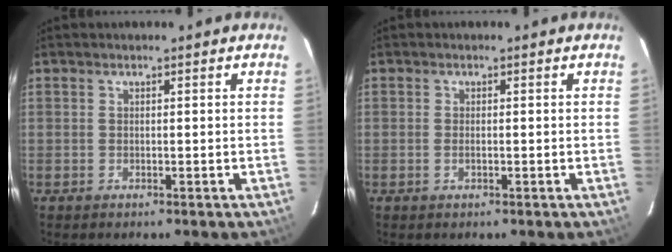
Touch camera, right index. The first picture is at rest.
{"total": 1.0, "force": [-0.2, 0.4, 0.9], "torque": [-0.019, 0.000, -0.005]}